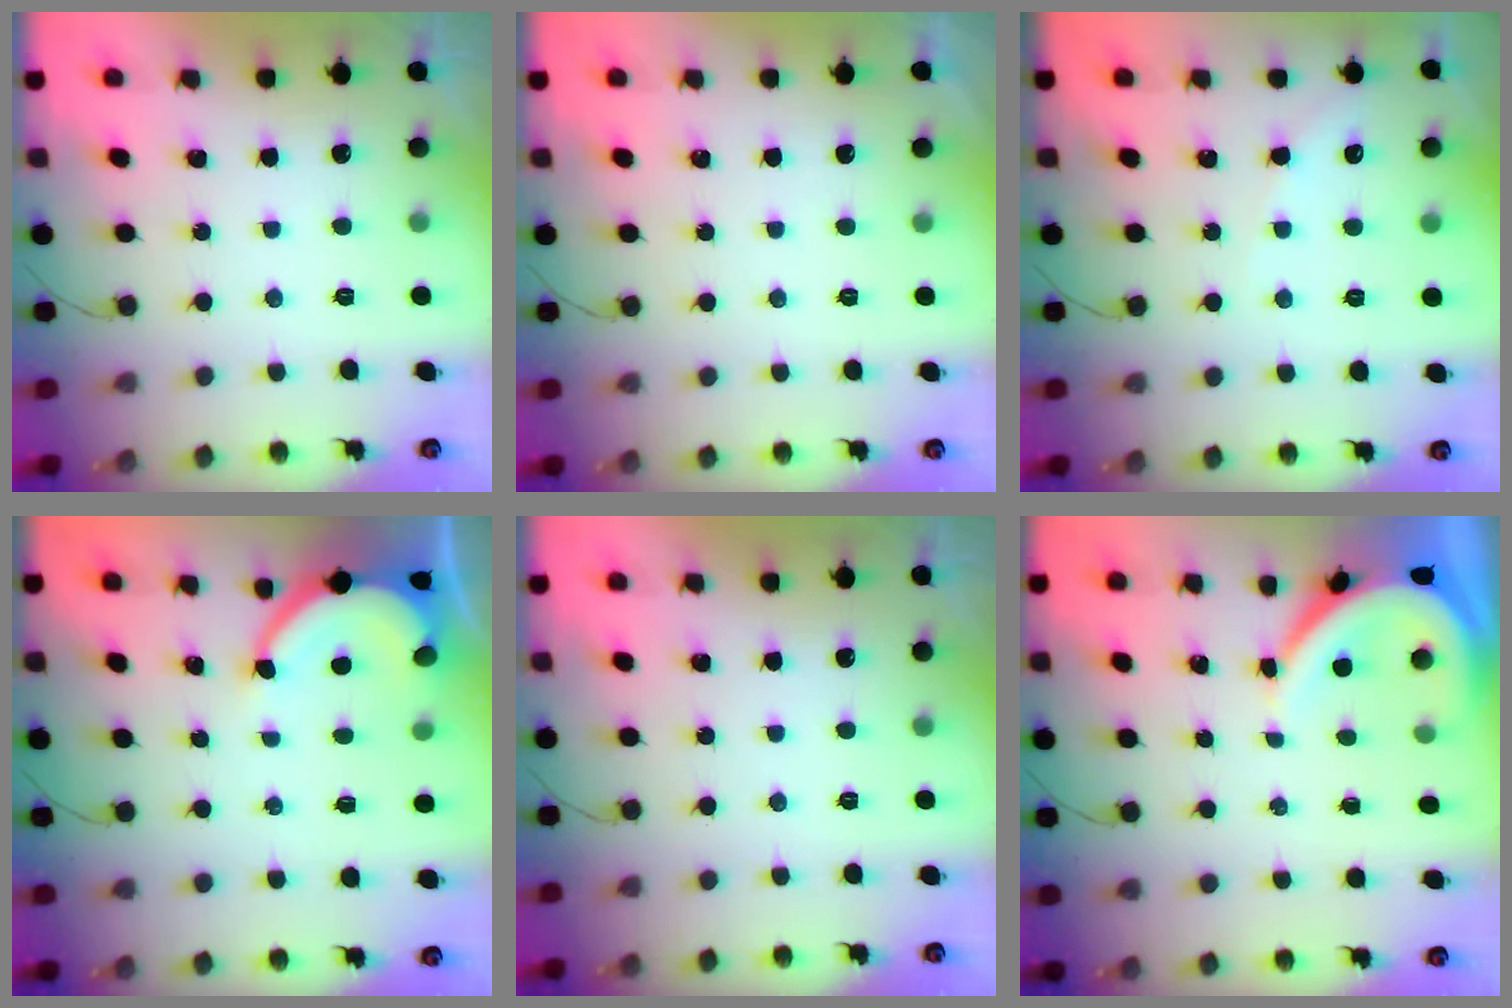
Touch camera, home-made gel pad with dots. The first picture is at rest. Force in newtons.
{"total": 1.1, "press": 1.1, "slide": 0.1}
{"total": 3.2, "press": 3.1, "slide": 0.5}
{"total": 6.9, "press": 6.8, "slide": 0.7}
{"total": 0.0}
{"total": 7.4, "press": 7.4, "slide": 1.0}